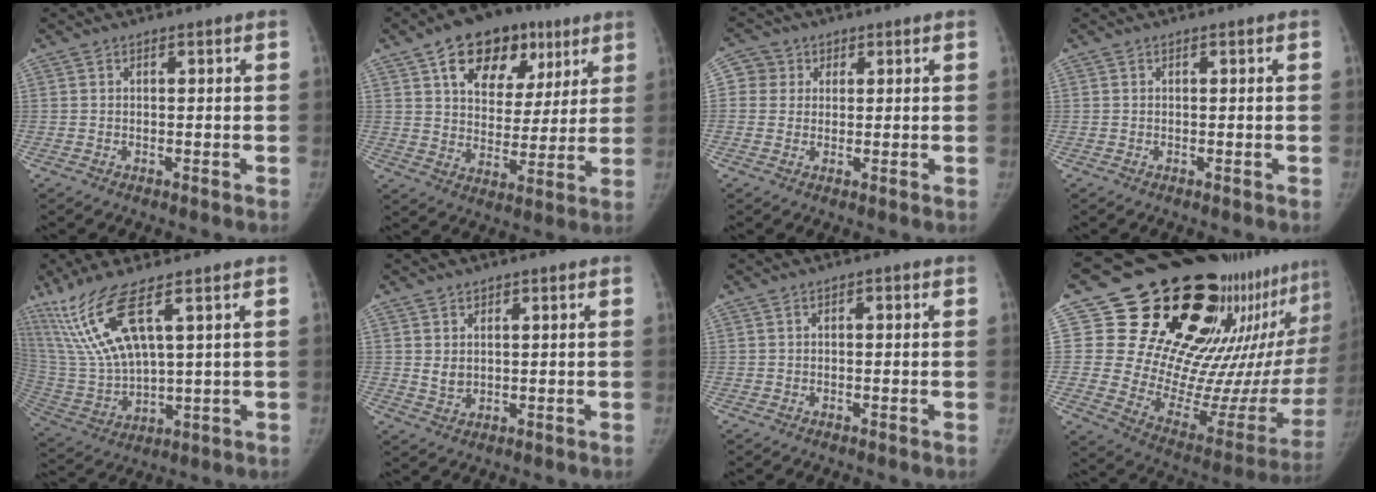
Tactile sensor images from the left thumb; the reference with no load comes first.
{"total": 18.5, "force": [9.5, 11.7, 10.7], "torque": [-0.112, -0.012, 0.144]}
{"total": 3.9, "force": [1.2, 3.7, 0.1], "torque": [0.019, 0.002, 0.018]}
{"total": 0.0}
{"total": 14.2, "force": [7.7, 3.4, 11.5], "torque": [-0.264, -0.036, 0.174]}
{"total": 2.5, "force": [1.2, 1.8, 1.3], "torque": [-0.019, -0.014, 0.034]}
{"total": 0.6, "force": [0.0, 0.3, 0.4], "torque": [0.000, -0.004, -0.004]}
{"total": 34.3, "force": [22.0, 14.5, 21.9], "torque": [-0.272, -0.102, 0.321]}